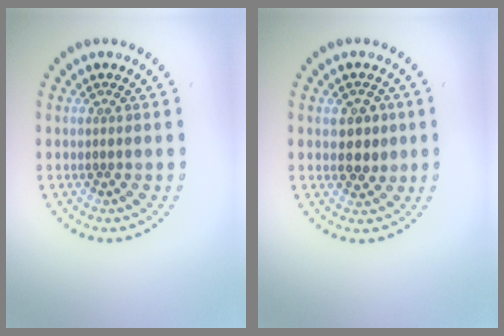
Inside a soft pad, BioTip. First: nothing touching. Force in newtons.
{"total": 2.5, "press": 2.5, "slide": 0.4}